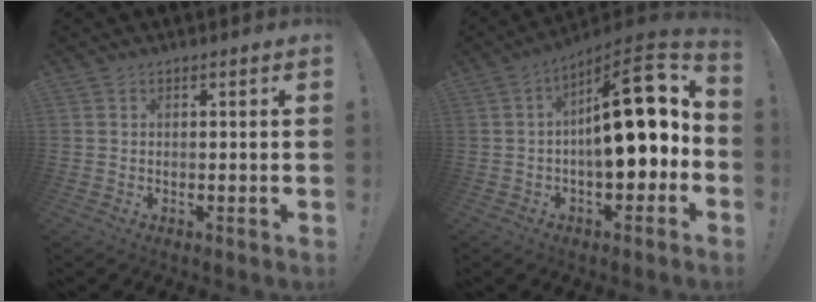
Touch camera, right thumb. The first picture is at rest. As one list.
[{"total": 20.2, "force": [1.8, 8.0, 18.5], "torque": [-0.260, -0.001, 0.029]}]